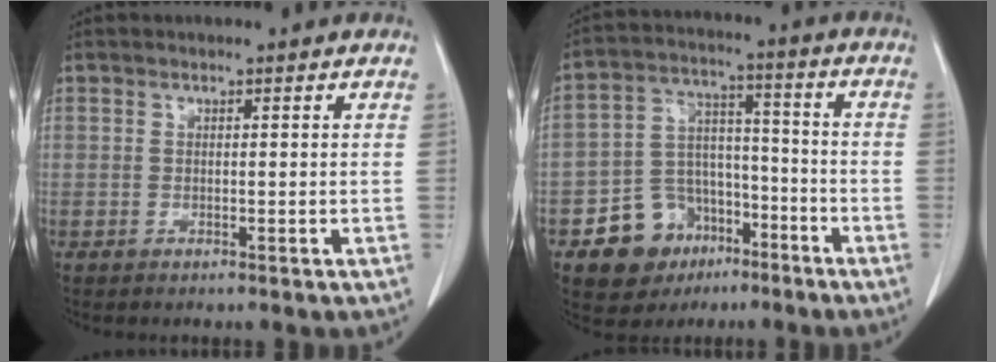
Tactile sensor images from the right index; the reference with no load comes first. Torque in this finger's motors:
{"motor_torque": [0.01, -0.22, -0.46, -0.17]}